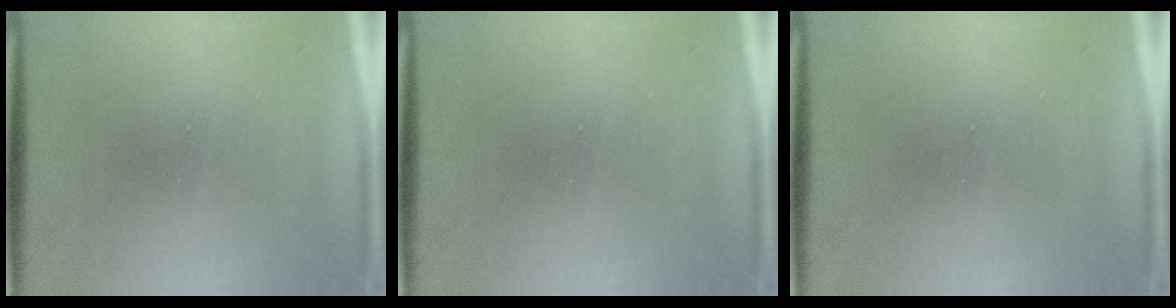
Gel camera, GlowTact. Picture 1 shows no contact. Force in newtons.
{"total": 0.0}
{"total": 0.0}